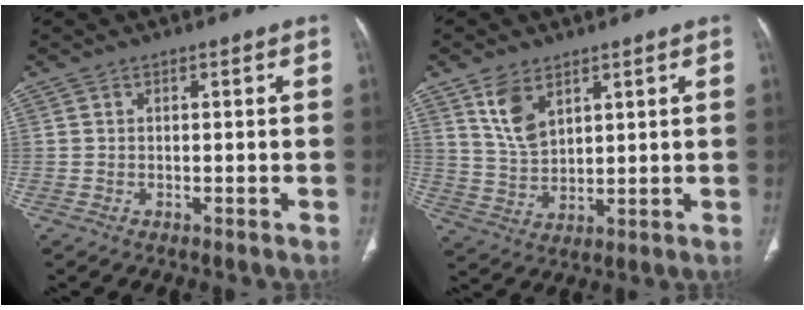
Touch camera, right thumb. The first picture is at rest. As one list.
[{"total": 6.5, "force": [3.7, 3.5, 4.1], "torque": [-0.070, -0.021, 0.082]}]